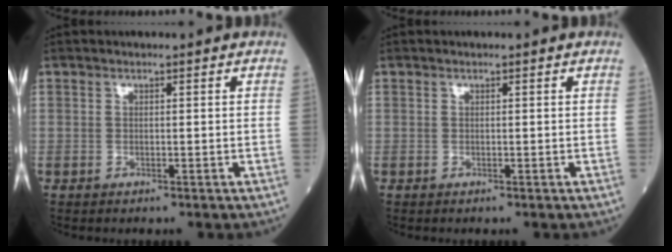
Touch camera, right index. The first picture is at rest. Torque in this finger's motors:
{"motor_torque": [0.00, 0.00, 0.00, 0.00]}